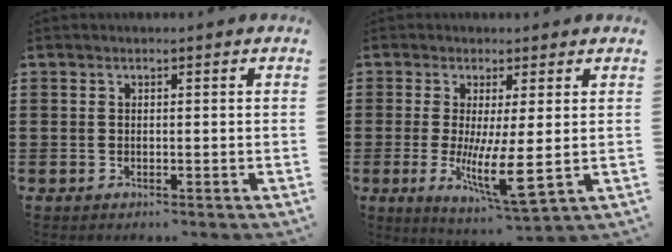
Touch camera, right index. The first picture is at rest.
{"total": 8.4, "force": [-0.5, 1.3, 8.3], "torque": [-0.144, -0.027, -0.006]}